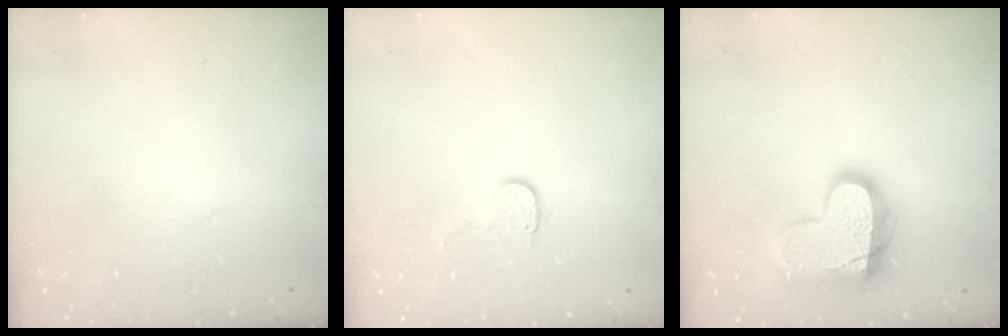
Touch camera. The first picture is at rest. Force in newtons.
{"total": 5.5, "press": 5.5, "slide": 0.6}
{"total": 15.7, "press": 15.6, "slide": 1.1}